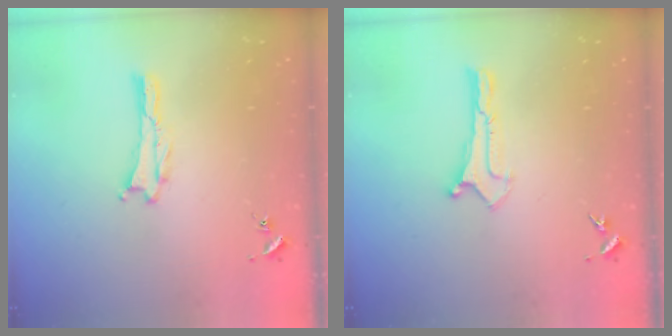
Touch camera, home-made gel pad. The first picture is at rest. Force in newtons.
{"total": 0.0}